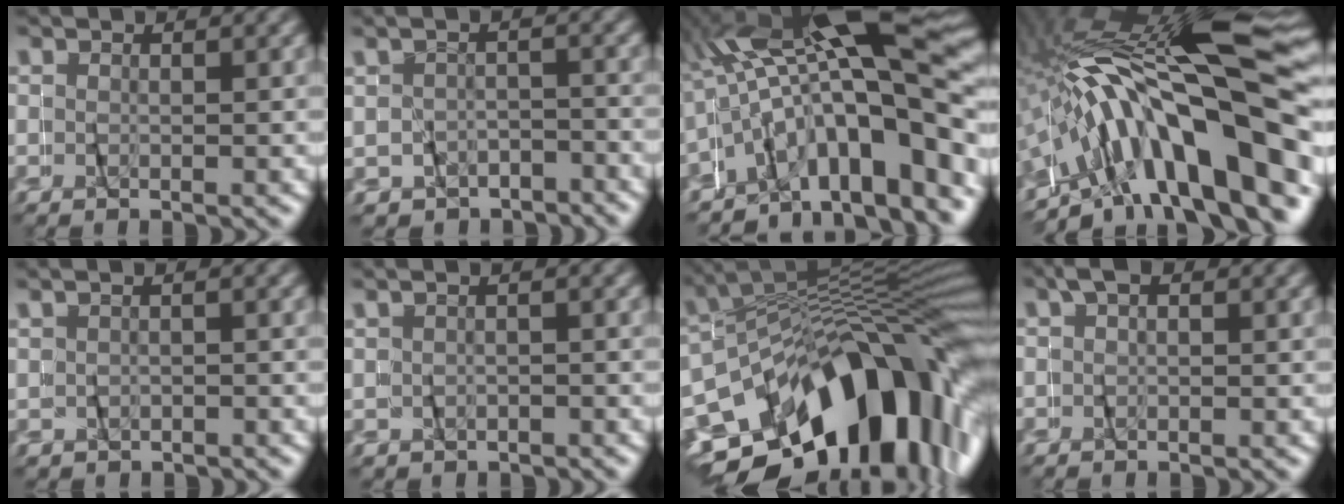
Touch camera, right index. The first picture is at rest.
{"total": 2.3, "force": [-1.1, 1.6, -1.1], "torque": [0.010, 0.004, -0.021]}
{"total": 14.1, "force": [0.6, 6.4, 12.5], "torque": [-0.184, 0.016, 0.006]}
{"total": 17.9, "force": [-1.3, 7.9, 16.0], "torque": [-0.289, 0.000, -0.004]}
{"total": 1.5, "force": [0.5, 1.3, 0.4], "torque": [-0.021, 0.006, 0.010]}
{"total": 1.8, "force": [0.5, 1.7, 0.3], "torque": [-0.020, 0.008, 0.008]}
{"total": 22.1, "force": [-8.1, 13.3, 15.6], "torque": [-0.237, -0.027, -0.105]}
{"total": 1.3, "force": [0.5, 0.7, 1.0], "torque": [-0.023, 0.008, 0.002]}